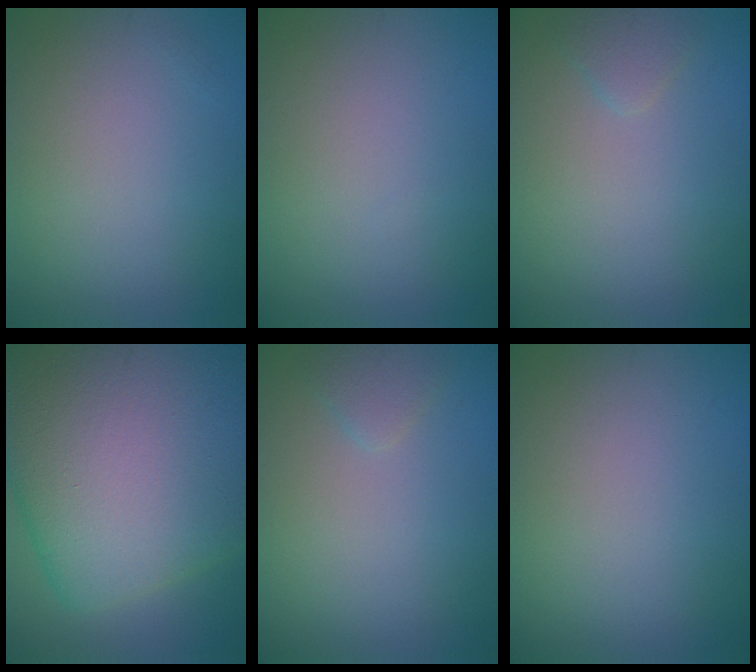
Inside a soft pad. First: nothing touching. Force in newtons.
{"total": 0.0}
{"total": 1.1, "press": 1.1, "slide": 0.1}
{"total": 17.1, "press": 17.1, "slide": 0.5}
{"total": 1.1, "press": 1.1, "slide": 0.1}
{"total": 0.0}